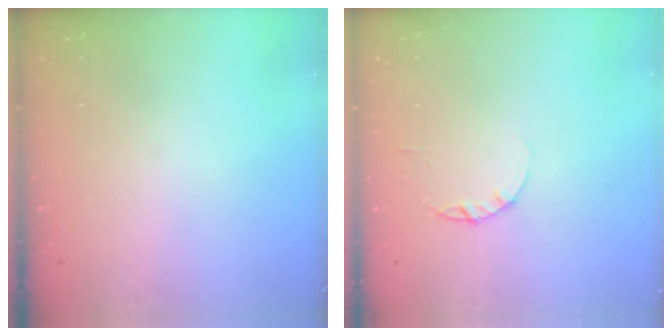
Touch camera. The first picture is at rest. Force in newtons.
{"total": 2.2, "press": 2.2, "slide": 0.4}